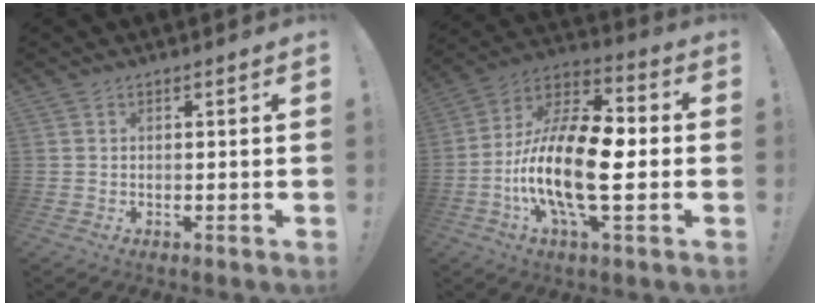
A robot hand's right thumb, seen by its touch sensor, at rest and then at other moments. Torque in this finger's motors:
{"motor_torque": [2.50, 2.51, 1.88, -0.88, 0.22]}